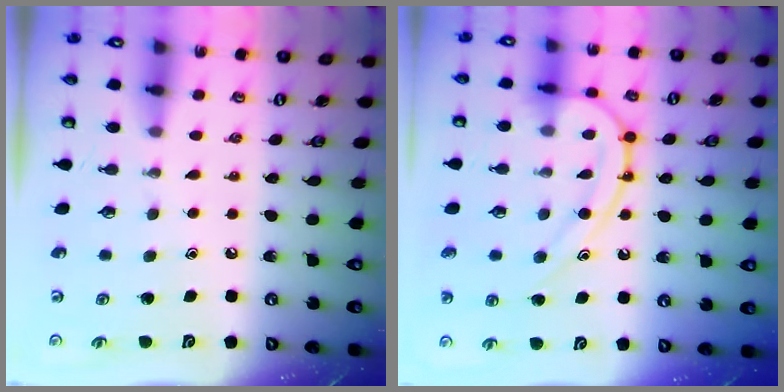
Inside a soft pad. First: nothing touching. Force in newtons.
{"total": 13.7, "press": 13.6, "slide": 0.8}